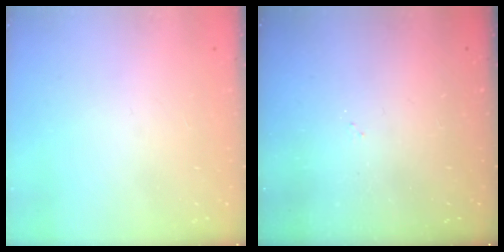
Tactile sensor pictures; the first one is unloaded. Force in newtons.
{"total": 2.7, "press": 2.7, "slide": 0.4}